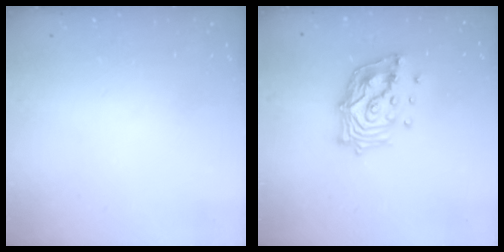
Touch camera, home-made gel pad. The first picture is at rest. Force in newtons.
{"total": 18.2, "press": 18.0, "slide": 2.7}